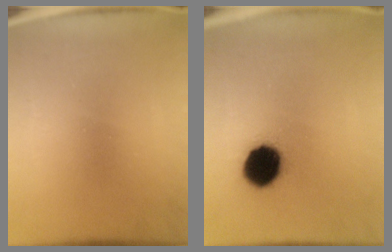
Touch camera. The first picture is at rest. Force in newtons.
{"total": 13.1}